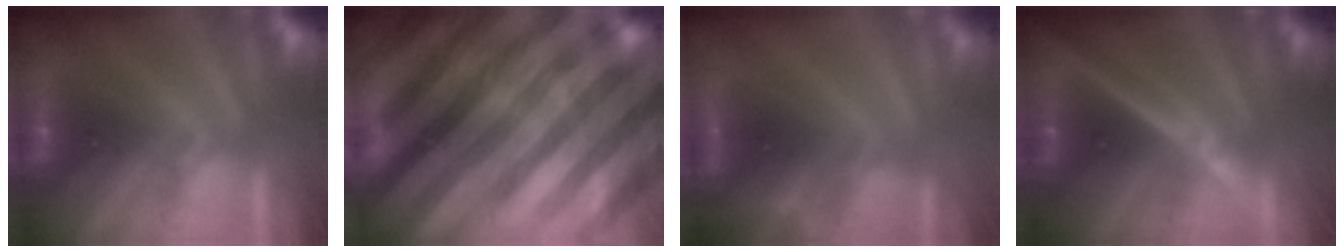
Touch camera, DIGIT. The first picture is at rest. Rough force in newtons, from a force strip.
{"total": 8.5}
{"total": 4.5}
{"total": 4.6}